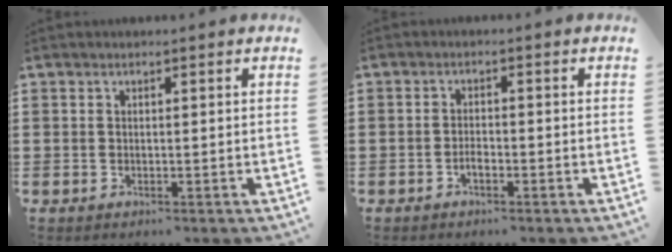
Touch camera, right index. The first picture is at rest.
{"total": 1.7, "force": [-0.9, 0.6, 1.2], "torque": [-0.025, 0.000, -0.017]}